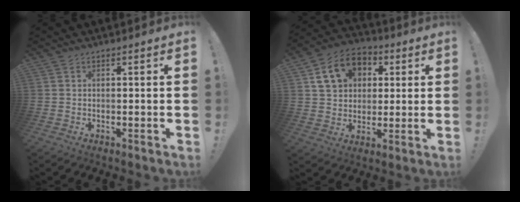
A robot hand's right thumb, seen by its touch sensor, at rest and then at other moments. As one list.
[{"total": 14.0, "force": [5.1, 11.1, 6.9], "torque": [-0.098, -0.008, 0.102]}]